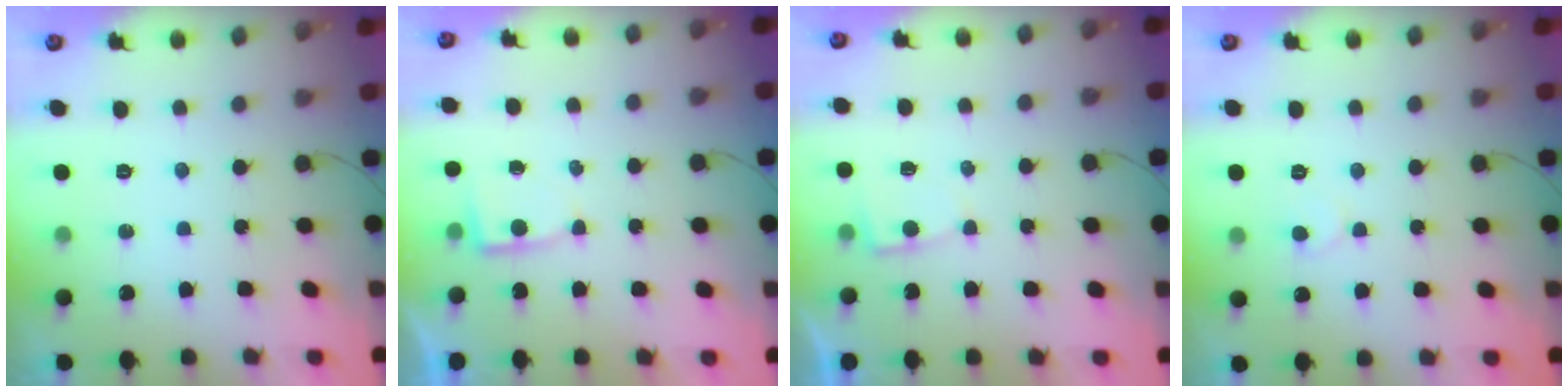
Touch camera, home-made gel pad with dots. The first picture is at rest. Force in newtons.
{"total": 3.3, "press": 3.3, "slide": 0.4}
{"total": 2.4, "press": 2.4, "slide": 0.4}
{"total": 5.6, "press": 5.6, "slide": 0.6}